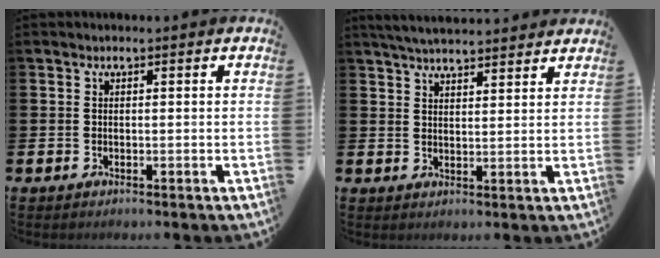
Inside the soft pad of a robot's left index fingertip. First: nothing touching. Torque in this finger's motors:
{"motor_torque": [1.04, -1.10, 0.18, 0.05]}